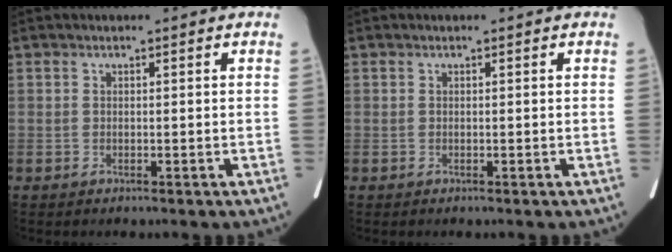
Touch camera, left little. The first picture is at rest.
{"total": 0.0}